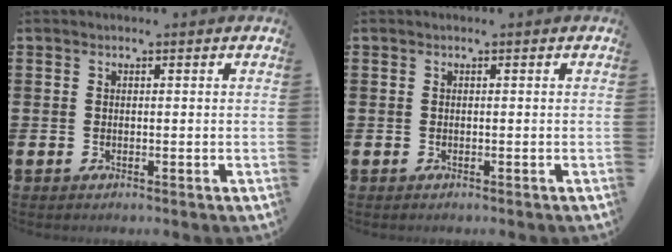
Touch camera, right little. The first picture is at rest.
{"total": 0.0}